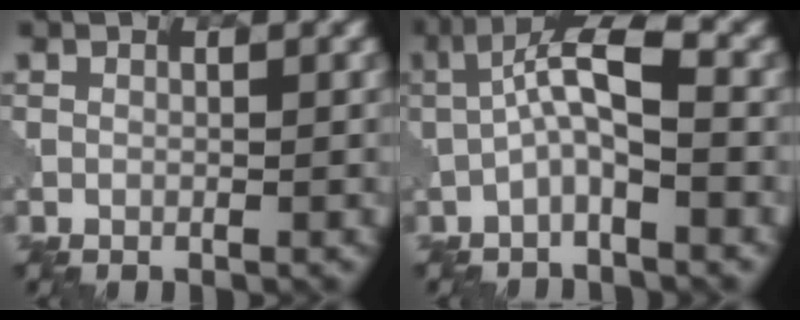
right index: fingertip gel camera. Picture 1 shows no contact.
{"total": 4.9, "force": [-0.5, 1.3, 4.7], "torque": [-0.085, 0.022, -0.021]}